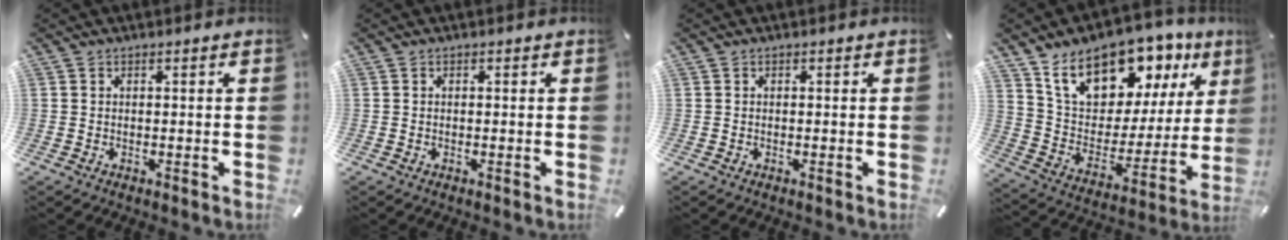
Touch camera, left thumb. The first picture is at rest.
{"total": 0.0}
{"total": 0.0}
{"total": 17.2, "force": [13.1, 9.5, 5.9], "torque": [-0.111, -0.097, 0.234]}